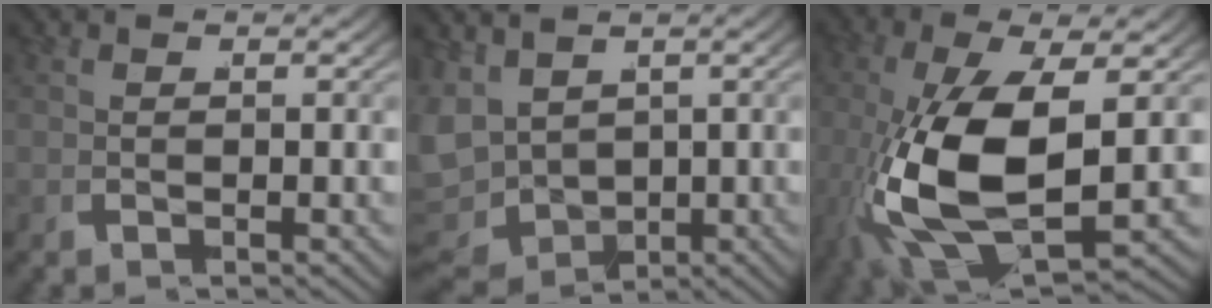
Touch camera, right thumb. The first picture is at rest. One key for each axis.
{"total": 8.3, "fx": -1.2, "fy": 6.9, "fz": 4.6, "tx": -0.127, "ty": -0.044, "tz": -0.006}
{"total": 13.3, "fx": -1.5, "fy": 7.0, "fz": 11.2, "tx": -0.280, "ty": -0.049, "tz": 0.005}